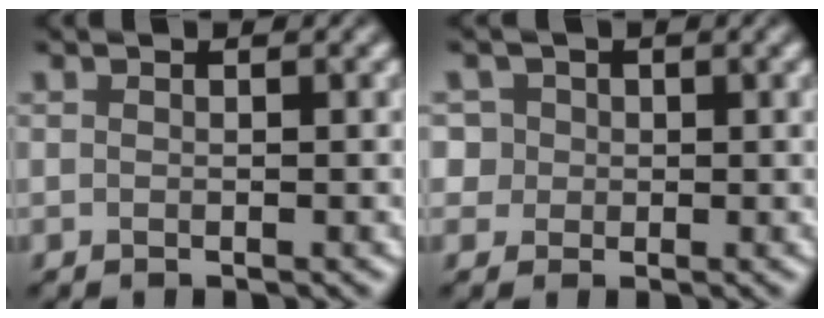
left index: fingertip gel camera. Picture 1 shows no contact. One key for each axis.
{"total": 2.6, "fx": 0.4, "fy": 2.5, "fz": 0.6, "tx": -0.015, "ty": 0.005, "tz": 0.011}